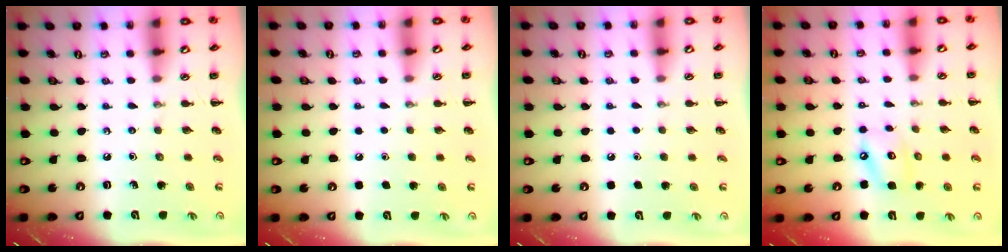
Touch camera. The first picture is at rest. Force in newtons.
{"total": 1.6, "press": 1.6, "slide": 0.1}
{"total": 1.7, "press": 1.7, "slide": 0.1}
{"total": 8.0, "press": 7.9, "slide": 1.1}